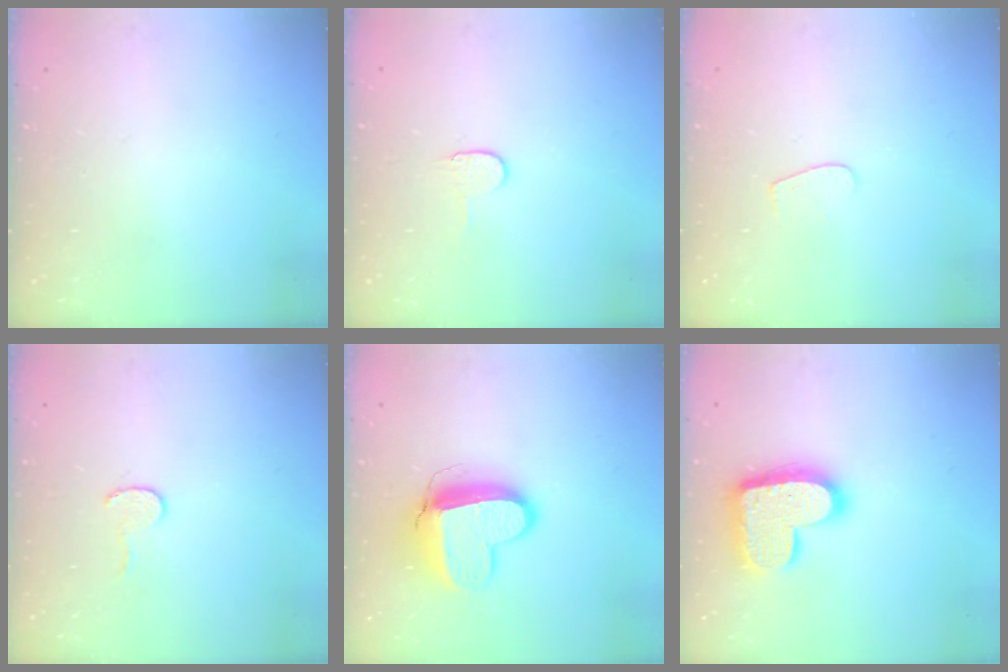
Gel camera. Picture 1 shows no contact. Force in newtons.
{"total": 4.1, "press": 4.1, "slide": 0.4}
{"total": 3.9, "press": 3.9, "slide": 0.4}
{"total": 3.7, "press": 3.7, "slide": 0.4}
{"total": 12.4, "press": 12.3, "slide": 1.3}
{"total": 20.1, "press": 20.1, "slide": 1.3}